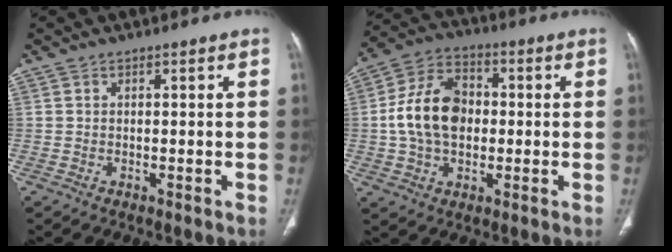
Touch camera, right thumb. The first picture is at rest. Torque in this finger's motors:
{"motor_torque": [0.21, 2.37, 1.27, -0.16, 0.14]}